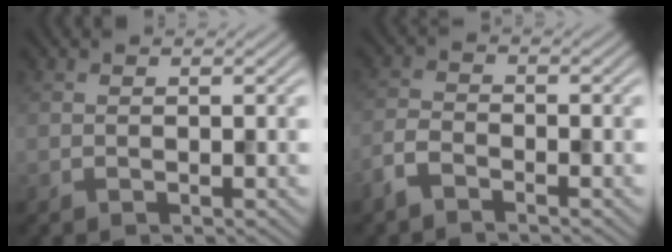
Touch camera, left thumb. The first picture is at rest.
{"total": 2.9, "force": [-2.3, 0.9, 1.5], "torque": [-0.038, -0.003, -0.060]}